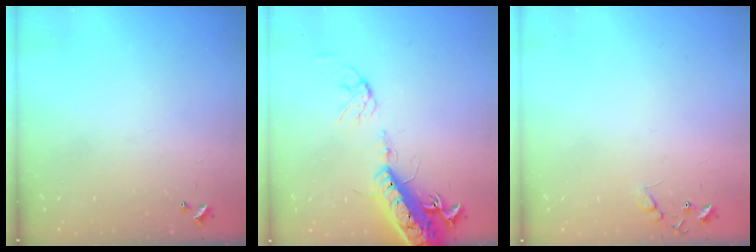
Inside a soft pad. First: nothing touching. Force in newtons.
{"total": 18.0, "press": 17.6, "slide": 4.1}
{"total": 8.9, "press": 8.9, "slide": 0.5}